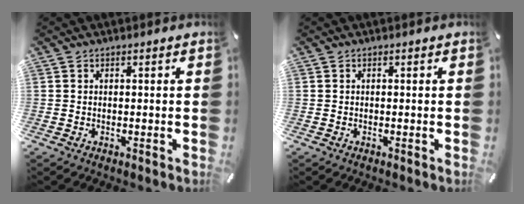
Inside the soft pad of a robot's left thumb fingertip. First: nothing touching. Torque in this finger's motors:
{"motor_torque": [-0.04, 0.03, -0.02, 0.01, 0.00]}